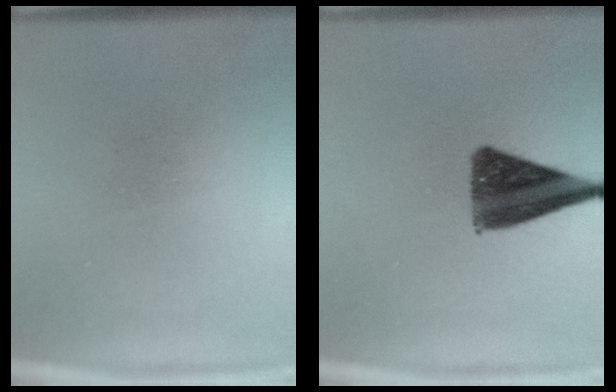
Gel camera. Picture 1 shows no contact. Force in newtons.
{"total": 11.2}